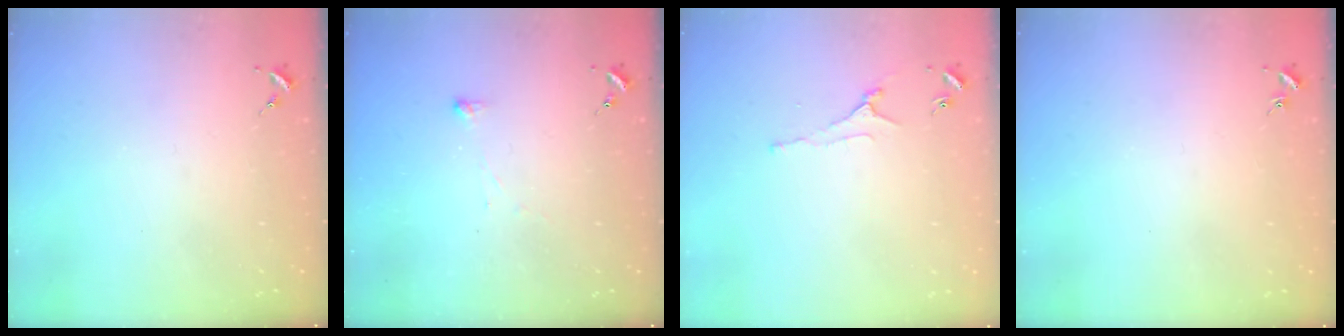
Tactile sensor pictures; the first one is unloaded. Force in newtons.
{"total": 2.9, "press": 2.9, "slide": 0.3}
{"total": 3.6, "press": 3.5, "slide": 0.7}
{"total": 0.9, "press": 0.9, "slide": 0.2}